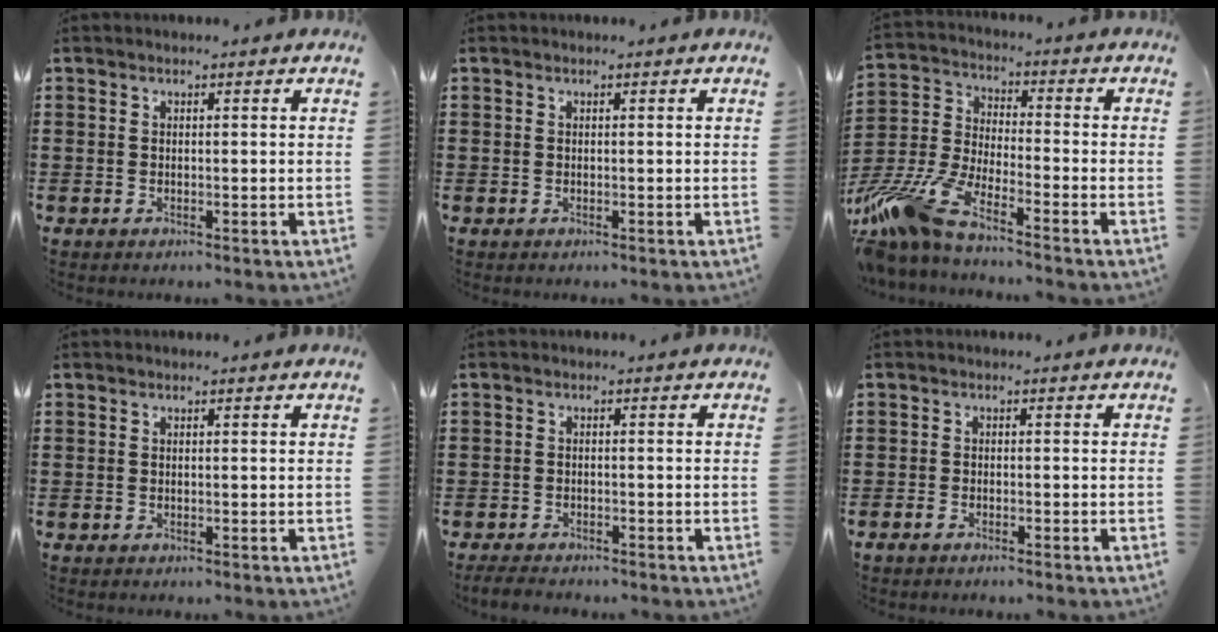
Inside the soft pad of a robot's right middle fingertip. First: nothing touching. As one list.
[{"total": 0.0}, {"total": 9.4, "force": [-7.9, 1.1, 4.9], "torque": [-0.133, -0.010, -0.164]}, {"total": 0.0}, {"total": 1.9, "force": [-1.9, 0.3, 0.2], "torque": [-0.009, 0.000, -0.040]}, {"total": 1.0, "force": [-0.9, 0.1, 0.3], "torque": [-0.010, -0.005, -0.017]}]